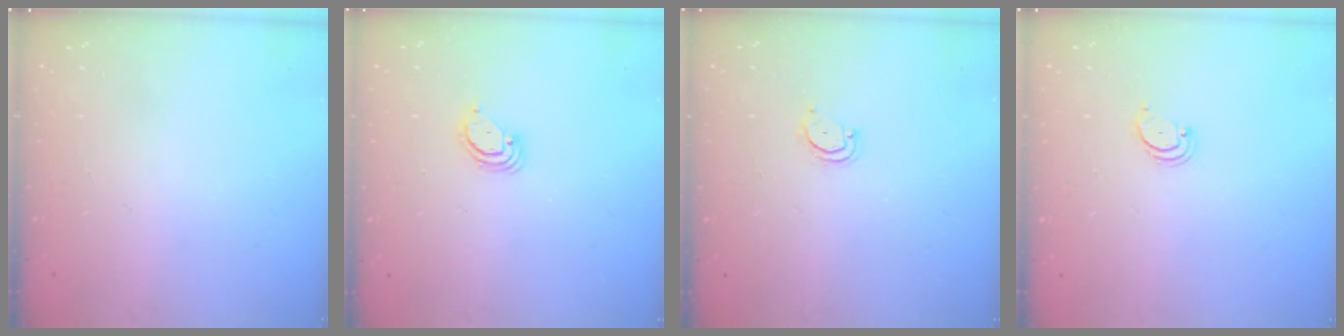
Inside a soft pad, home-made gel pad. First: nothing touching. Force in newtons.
{"total": 2.8, "press": 2.8, "slide": 0.3}
{"total": 2.8, "press": 2.8, "slide": 0.3}
{"total": 2.4, "press": 2.3, "slide": 0.5}